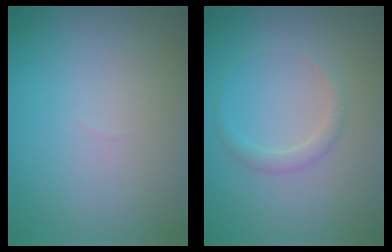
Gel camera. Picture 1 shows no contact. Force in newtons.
{"total": 1.5, "press": 1.5, "slide": 0.0}